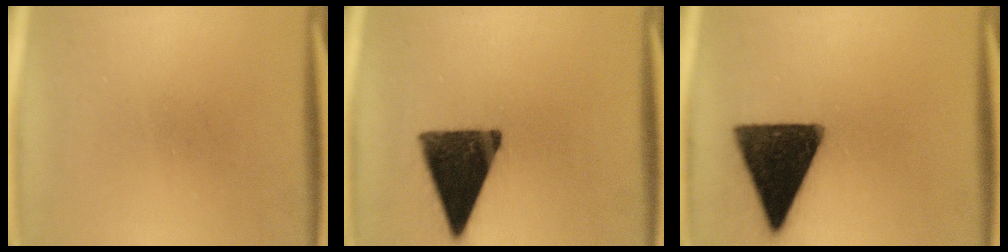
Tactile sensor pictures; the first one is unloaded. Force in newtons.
{"total": 14.8}
{"total": 16.1}